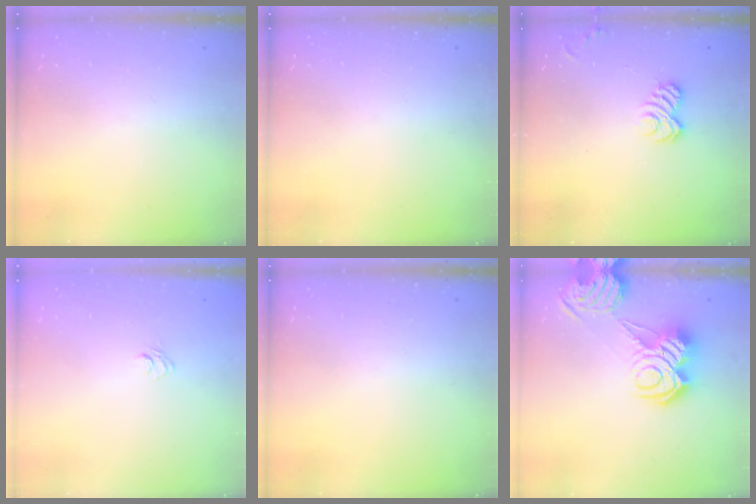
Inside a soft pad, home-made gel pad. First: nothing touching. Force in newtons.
{"total": 0.0}
{"total": 4.7, "press": 4.5, "slide": 1.3}
{"total": 4.3, "press": 4.0, "slide": 1.4}
{"total": 0.0}
{"total": 10.5, "press": 10.4, "slide": 0.9}